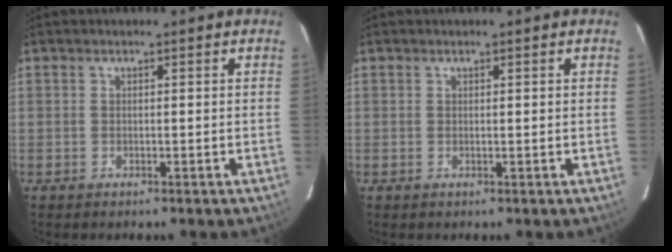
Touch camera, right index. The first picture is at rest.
{"total": 0.0}